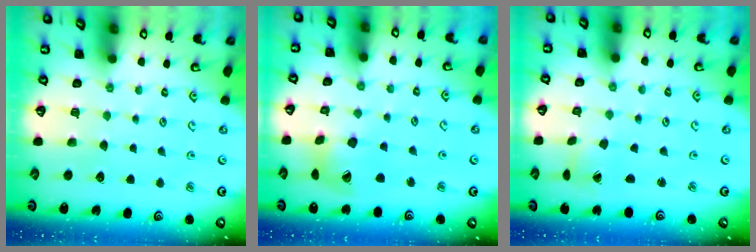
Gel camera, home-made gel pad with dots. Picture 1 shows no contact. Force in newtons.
{"total": 13.4, "press": 13.3, "slide": 1.5}
{"total": 1.3, "press": 1.3, "slide": 0.0}